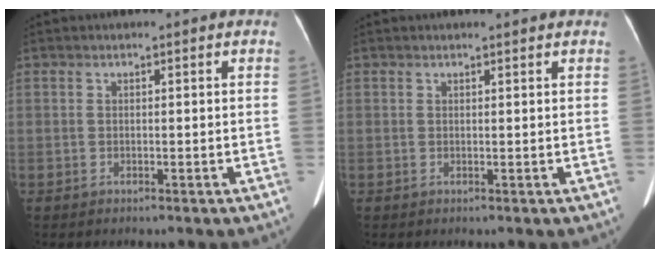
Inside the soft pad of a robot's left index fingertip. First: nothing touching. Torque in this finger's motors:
{"motor_torque": [-0.76, 0.56, -0.32, -0.04]}